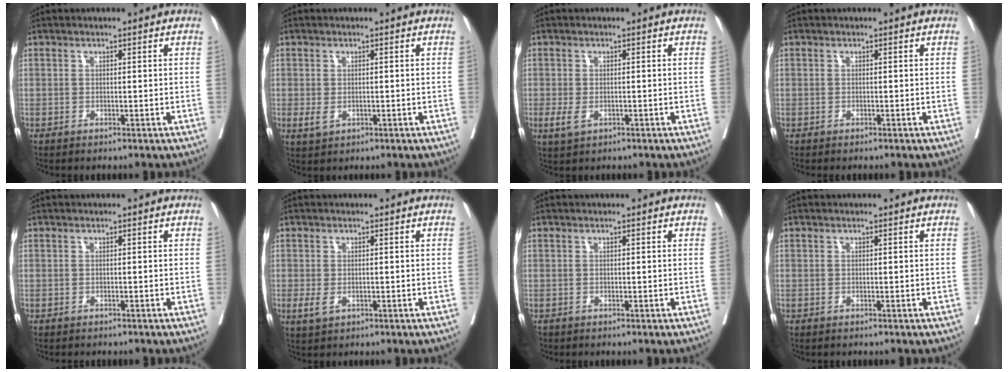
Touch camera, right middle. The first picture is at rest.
{"total": 2.0, "force": [-0.4, 1.3, 1.4], "torque": [-0.028, -0.004, 0.001]}
{"total": 2.6, "force": [-0.9, 1.4, 1.9], "torque": [-0.043, -0.005, -0.011]}
{"total": 0.7, "force": [-0.6, 0.2, 0.2], "torque": [-0.005, -0.001, -0.012]}
{"total": 1.6, "force": [-1.4, 0.6, 0.5], "torque": [-0.015, -0.002, -0.017]}
{"total": 2.3, "force": [-0.7, 1.3, 1.7], "torque": [-0.036, -0.004, -0.008]}
{"total": 0.6, "force": [-0.5, 0.3, 0.0], "torque": [-0.009, 0.001, -0.010]}
{"total": 0.0}